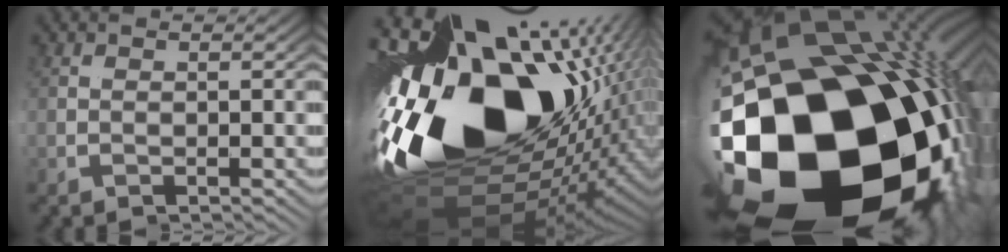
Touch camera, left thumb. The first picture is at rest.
{"total": 27.7, "force": [-4.5, 15.0, 22.9], "torque": [-0.434, -0.043, -0.056]}
{"total": 43.0, "force": [-6.3, 24.6, 34.8], "torque": [-0.554, -0.094, -0.058]}